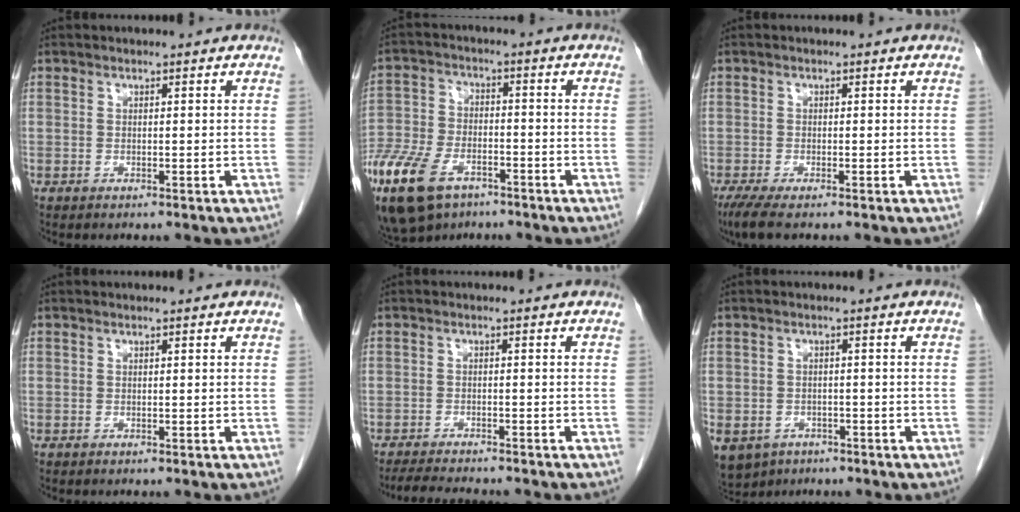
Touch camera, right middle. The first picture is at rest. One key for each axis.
{"total": 18.2, "fx": -11.1, "fy": 9.6, "fz": 10.8, "tx": -0.292, "ty": -0.028, "tz": -0.201}
{"total": 3.0, "fx": -2.1, "fy": 0.4, "fz": 2.2, "tx": -0.046, "ty": -0.011, "tz": -0.042}
{"total": 0.0}
{"total": 6.8, "fx": -6.2, "fy": 0.7, "fz": 2.8, "tx": -0.043, "ty": -0.015, "tz": -0.096}
{"total": 10.5, "fx": -5.6, "fy": 8.1, "fz": 3.5, "tx": -0.101, "ty": -0.005, "tz": -0.075}